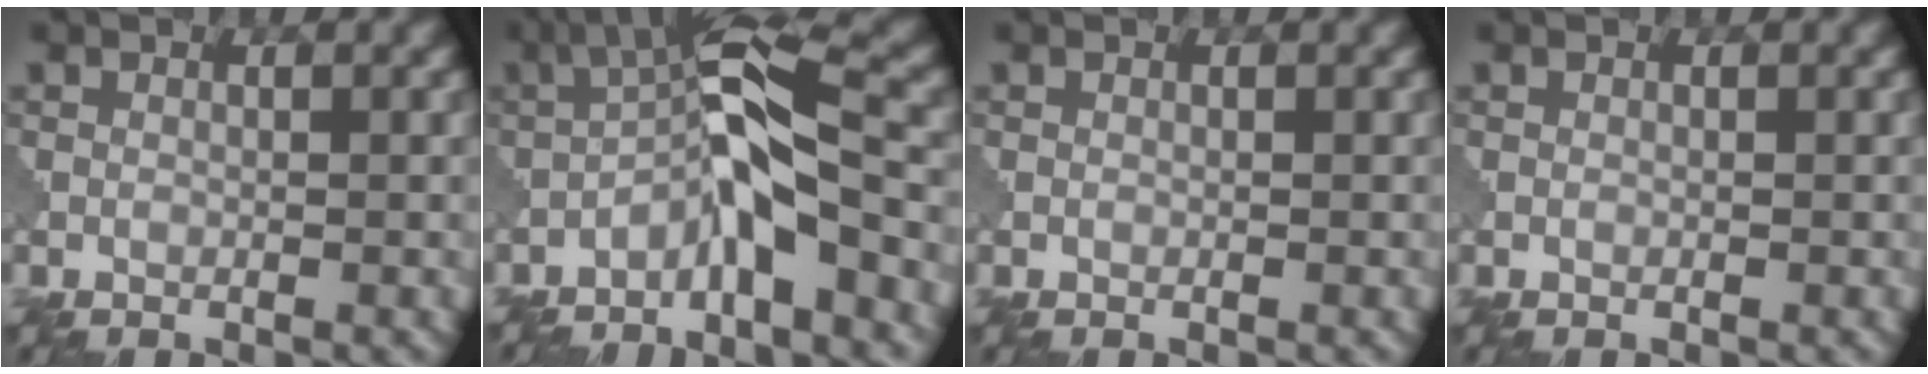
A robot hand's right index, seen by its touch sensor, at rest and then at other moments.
{"total": 7.0, "force": [-2.9, 1.5, 6.2], "torque": [-0.108, 0.024, -0.067]}
{"total": 0.0}
{"total": 0.0}